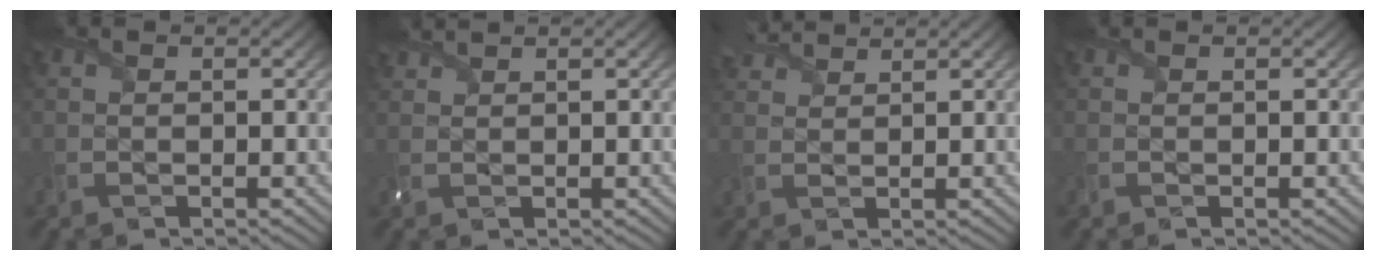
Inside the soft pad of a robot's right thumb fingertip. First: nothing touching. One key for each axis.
{"total": 1.6, "fx": 1.5, "fy": 0.2, "fz": 0.4, "tx": -0.020, "ty": 0.005, "tz": 0.035}
{"total": 3.4, "fx": 3.1, "fy": 0.8, "fz": 1.2, "tx": -0.035, "ty": 0.012, "tz": 0.062}
{"total": 0.0}